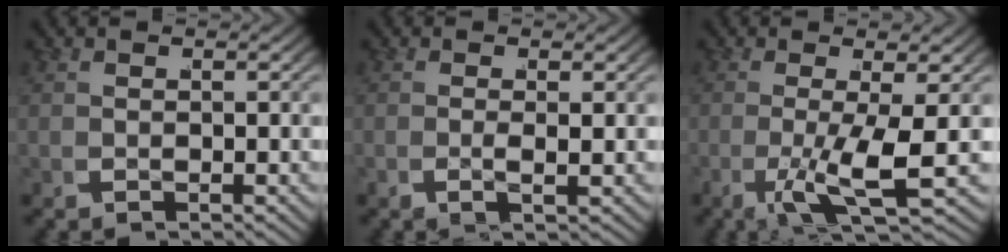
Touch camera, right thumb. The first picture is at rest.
{"total": 0.8, "force": [0.1, -0.1, 0.8], "torque": [-0.021, 0.006, -0.006]}
{"total": 5.2, "force": [-0.7, 1.3, 5.0], "torque": [-0.107, -0.010, -0.019]}